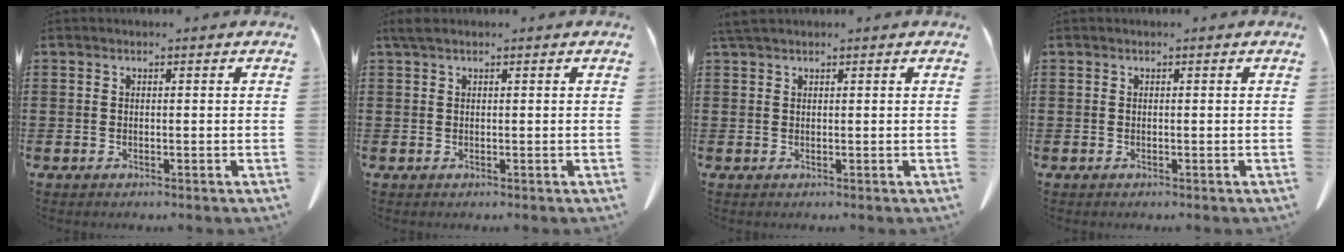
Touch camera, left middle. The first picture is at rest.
{"total": 1.1, "force": [0.6, 0.3, 0.9], "torque": [-0.019, 0.003, 0.010]}
{"total": 1.2, "force": [1.0, 0.2, 0.6], "torque": [-0.015, 0.001, 0.020]}
{"total": 0.0}